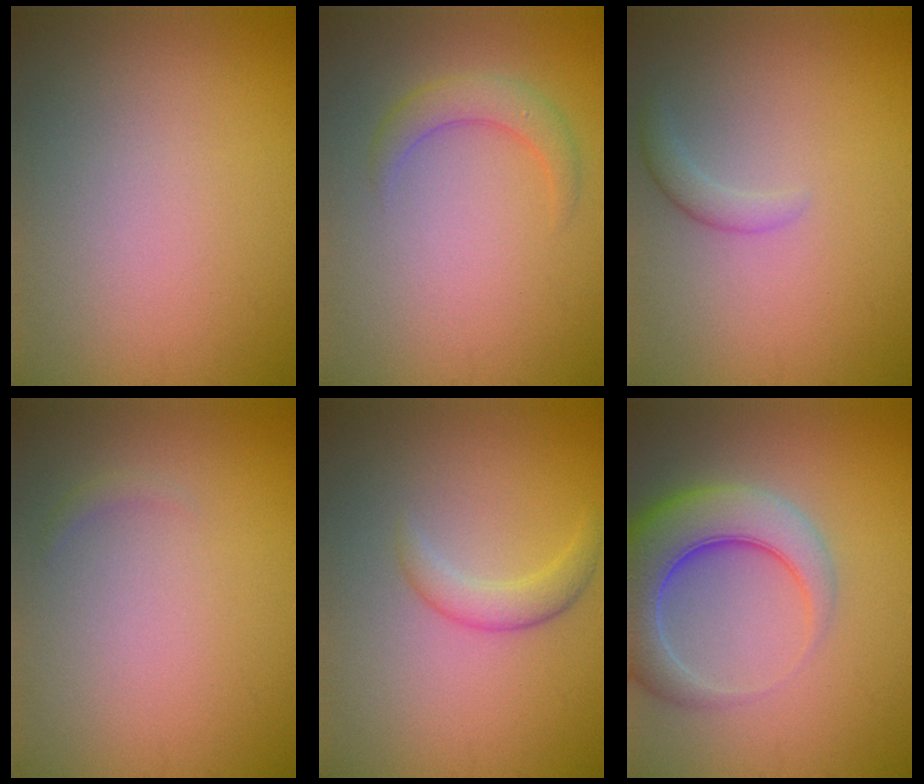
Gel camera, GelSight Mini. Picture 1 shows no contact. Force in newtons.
{"total": 2.4, "press": 2.4, "slide": 0.0}
{"total": 1.4, "press": 1.4, "slide": 0.1}
{"total": 0.5, "press": 0.5, "slide": 0.0}
{"total": 2.1, "press": 2.1, "slide": 0.1}
{"total": 7.2, "press": 7.2, "slide": 0.6}